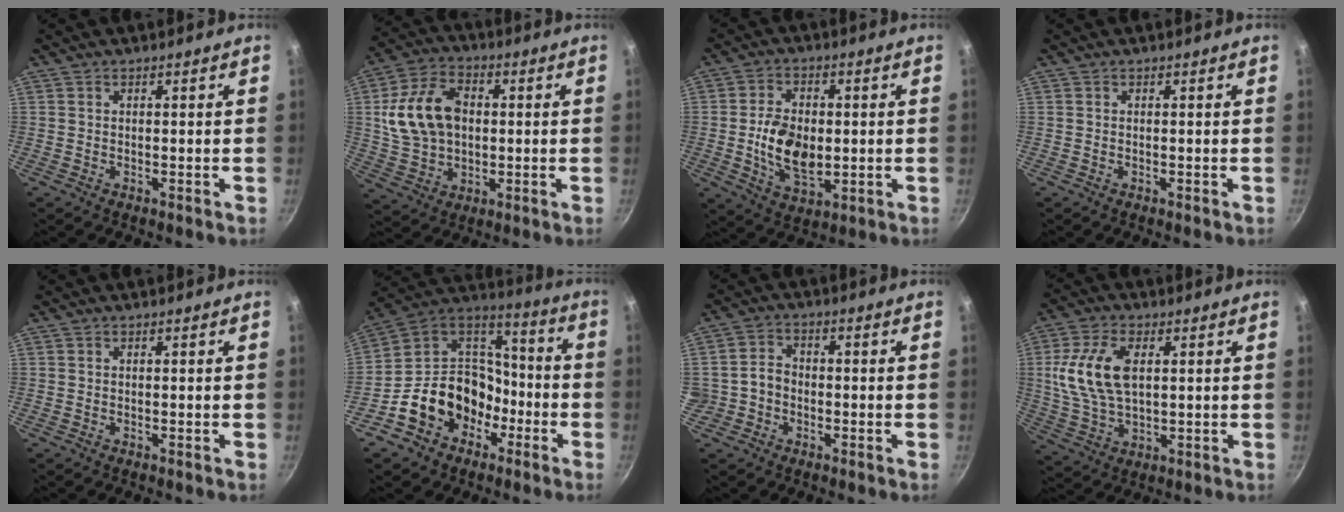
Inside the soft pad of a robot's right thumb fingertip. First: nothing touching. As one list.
[{"total": 14.9, "force": [1.6, 10.6, 10.3], "torque": [-0.175, 0.013, 0.030]}, {"total": 10.7, "force": [-0.6, 6.7, 8.4], "torque": [-0.136, -0.005, -0.008]}, {"total": 0.0}, {"total": 0.0}, {"total": 18.5, "force": [-7.1, 14.7, 8.7], "torque": [-0.106, 0.087, -0.120]}, {"total": 4.5, "force": [-1.3, 3.9, 1.8], "torque": [-0.003, 0.021, -0.027]}, {"total": 12.5, "force": [2.3, 7.0, 10.1], "torque": [-0.194, -0.001, 0.045]}]